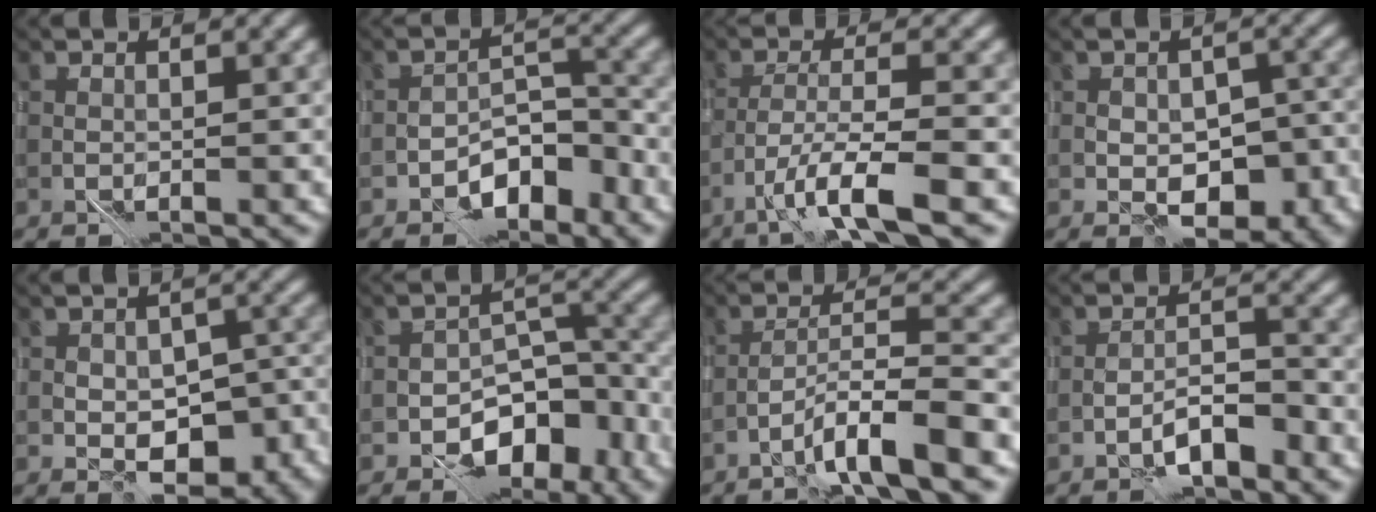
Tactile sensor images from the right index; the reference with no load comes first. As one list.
[{"total": 4.9, "force": [-3.5, 2.3, 2.7], "torque": [-0.021, 0.013, -0.059]}, {"total": 4.4, "force": [-2.7, -0.2, 3.5], "torque": [-0.056, 0.008, -0.059]}, {"total": 6.2, "force": [-1.8, 3.6, 4.7], "torque": [-0.054, -0.007, -0.018]}, {"total": 7.7, "force": [-2.4, 4.6, 5.7], "torque": [-0.068, -0.007, -0.019]}, {"total": 7.9, "force": [-4.4, 4.6, 4.7], "torque": [-0.035, 0.014, -0.072]}, {"total": 4.9, "force": [-3.2, -0.2, 3.7], "torque": [-0.053, 0.020, -0.062]}, {"total": 2.9, "force": [-2.1, 0.8, 1.9], "torque": [-0.023, 0.011, -0.038]}]